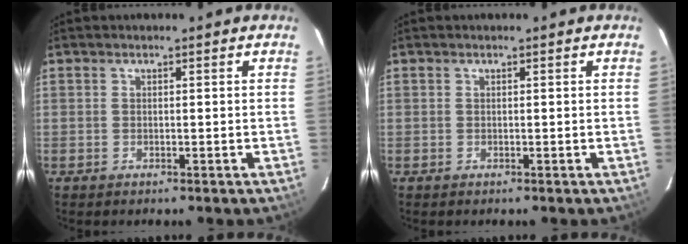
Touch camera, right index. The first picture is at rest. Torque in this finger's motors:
{"motor_torque": [0.00, 0.02, -0.04, -0.01]}